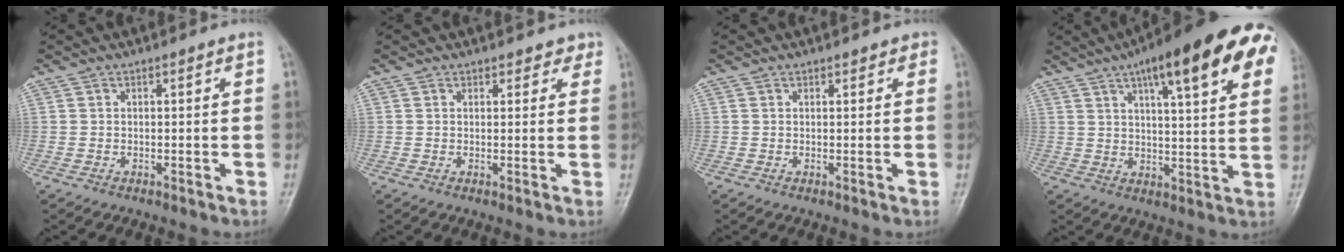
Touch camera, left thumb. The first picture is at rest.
{"total": 2.1, "force": [1.7, 1.3, 0.0], "torque": [0.027, -0.008, 0.012]}
{"total": 1.1, "force": [0.7, 0.8, 0.1], "torque": [0.016, -0.003, 0.005]}
{"total": 22.5, "force": [10.9, 6.0, 18.8], "torque": [-0.250, -0.002, 0.142]}